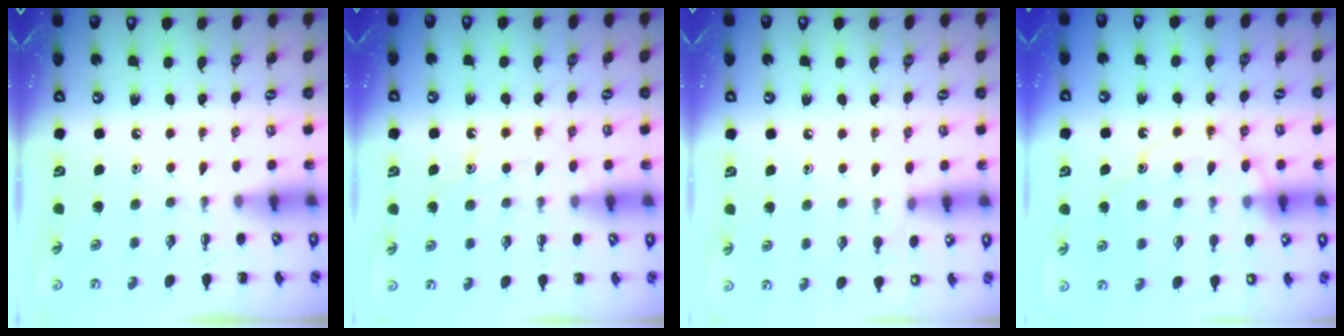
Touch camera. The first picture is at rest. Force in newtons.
{"total": 12.3, "press": 12.2, "slide": 1.0}
{"total": 7.3, "press": 7.0, "slide": 2.0}
{"total": 14.4, "press": 14.3, "slide": 0.8}